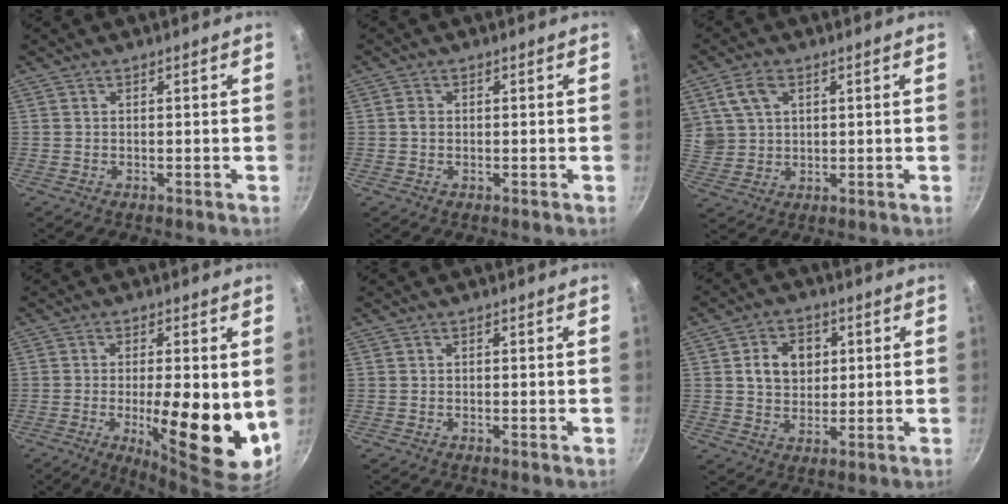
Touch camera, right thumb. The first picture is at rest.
{"total": 1.7, "force": [0.1, 1.2, 1.3], "torque": [-0.026, 0.003, 0.000]}
{"total": 7.4, "force": [3.0, 5.4, 4.1], "torque": [-0.057, -0.010, 0.066]}
{"total": 14.1, "force": [-1.6, 3.8, 13.5], "torque": [-0.189, -0.008, -0.018]}
{"total": 0.0}
{"total": 8.2, "force": [1.8, 6.4, 4.7], "torque": [-0.052, 0.002, 0.027]}